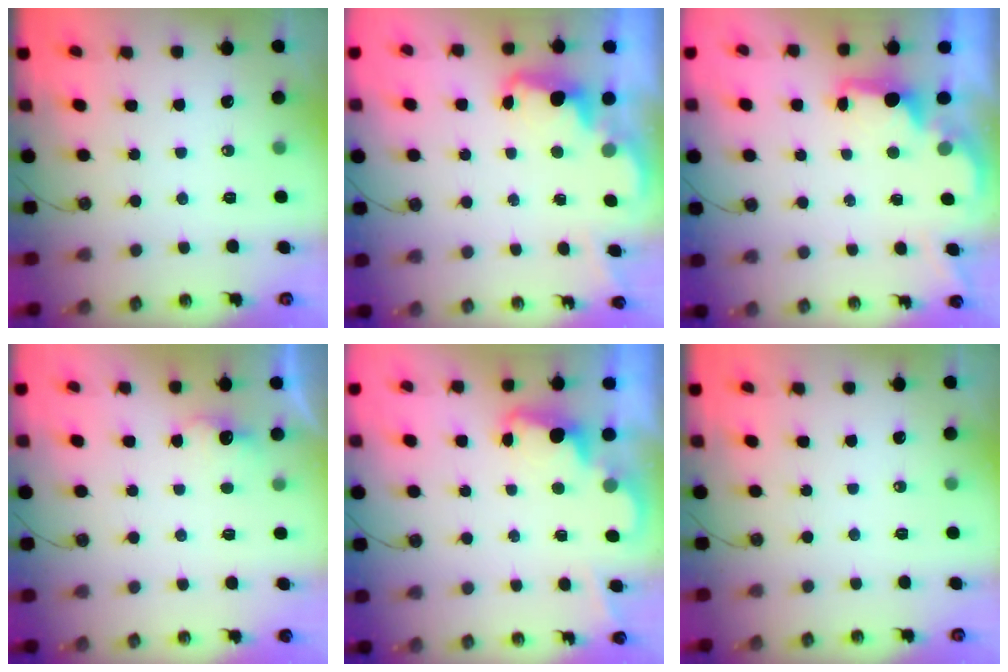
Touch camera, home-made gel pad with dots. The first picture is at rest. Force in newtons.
{"total": 2.3, "press": 2.2, "slide": 0.7}
{"total": 1.8, "press": 1.7, "slide": 0.6}
{"total": 3.1, "press": 3.0, "slide": 0.8}
{"total": 2.5, "press": 2.4, "slide": 0.5}
{"total": 0.0}